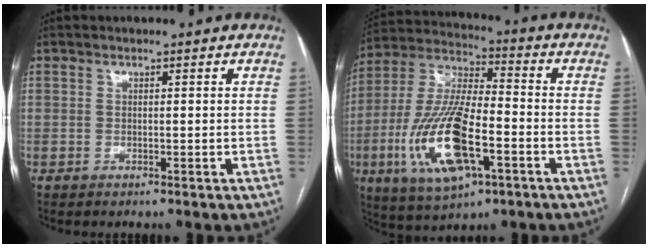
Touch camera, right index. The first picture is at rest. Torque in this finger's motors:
{"motor_torque": [2.14, 0.00, 0.59, 0.21]}